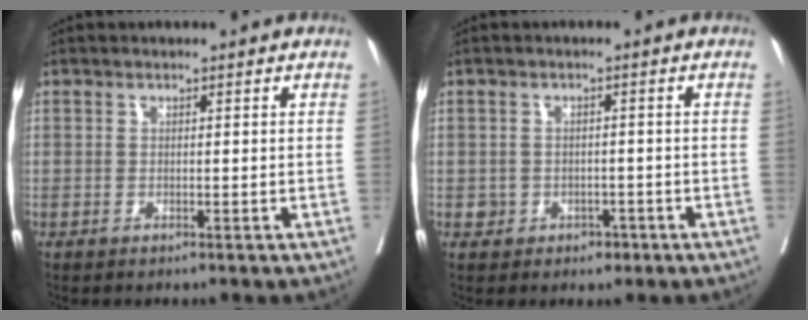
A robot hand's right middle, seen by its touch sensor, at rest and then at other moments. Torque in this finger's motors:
{"motor_torque": [0.27, -0.30, 0.05, 0.02]}